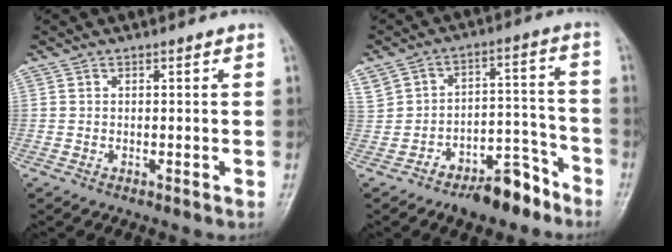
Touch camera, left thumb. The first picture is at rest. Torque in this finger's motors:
{"motor_torque": [0.46, 1.34, 0.04, 0.19, 0.00]}